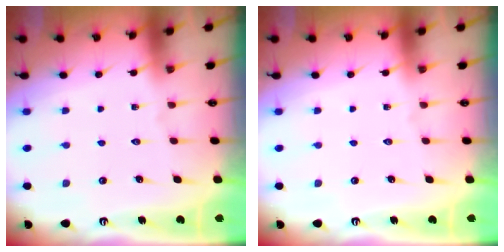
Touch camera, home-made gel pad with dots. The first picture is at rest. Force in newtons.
{"total": 0.0}